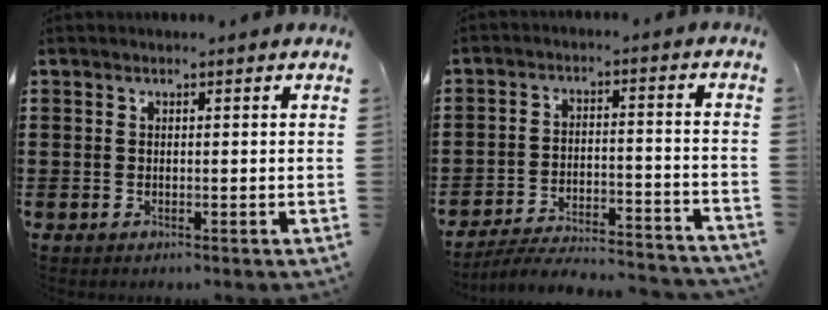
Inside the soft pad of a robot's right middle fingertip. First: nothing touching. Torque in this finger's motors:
{"motor_torque": [1.83, -0.31, 0.07, 0.06]}